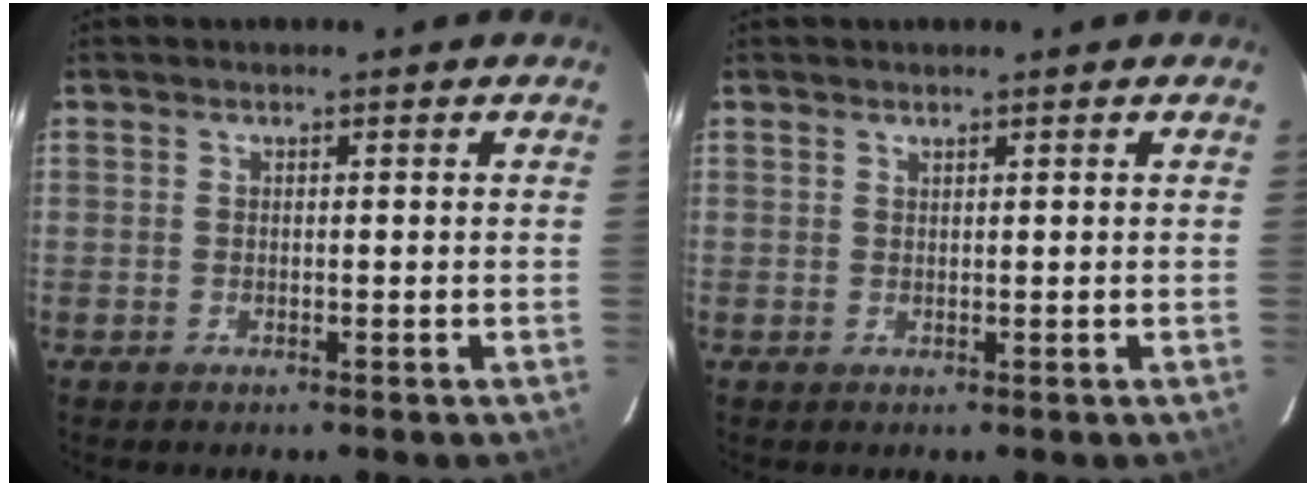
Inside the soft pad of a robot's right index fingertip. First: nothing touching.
{"total": 0.6, "force": [0.5, -0.3, 0.1], "torque": [-0.003, -0.001, 0.010]}